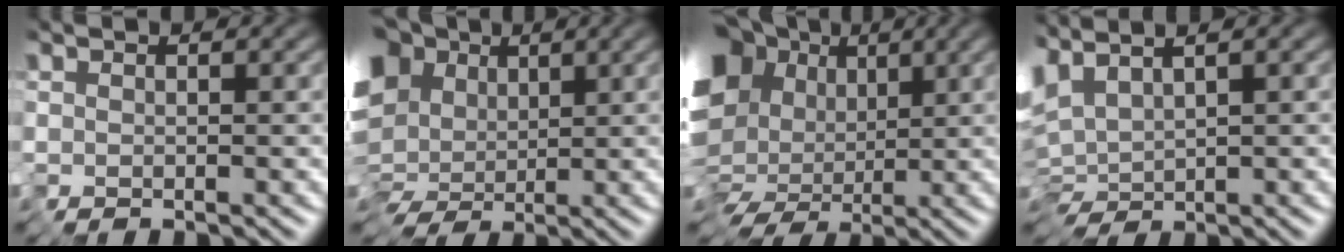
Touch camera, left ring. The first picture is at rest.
{"total": 12.5, "force": [1.7, 9.7, 7.7], "torque": [-0.153, 0.002, 0.012]}
{"total": 14.4, "force": [0.7, 11.3, 8.9], "torque": [-0.180, -0.030, 0.012]}
{"total": 4.7, "force": [2.1, 2.4, 3.6], "torque": [-0.089, 0.011, 0.043]}